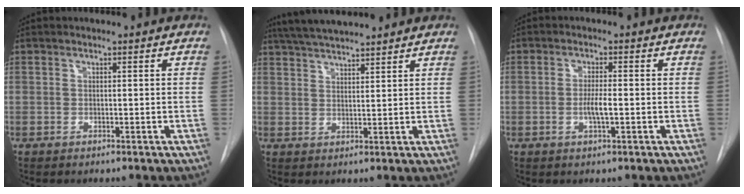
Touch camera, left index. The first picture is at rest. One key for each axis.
{"total": 9.2, "fx": 8.3, "fy": 0.6, "fz": 3.9, "tx": -0.070, "ty": 0.029, "tz": 0.132}
{"total": 2.8, "fx": -0.6, "fy": 0.2, "fz": 2.7, "tx": -0.053, "ty": -0.004, "tz": -0.012}